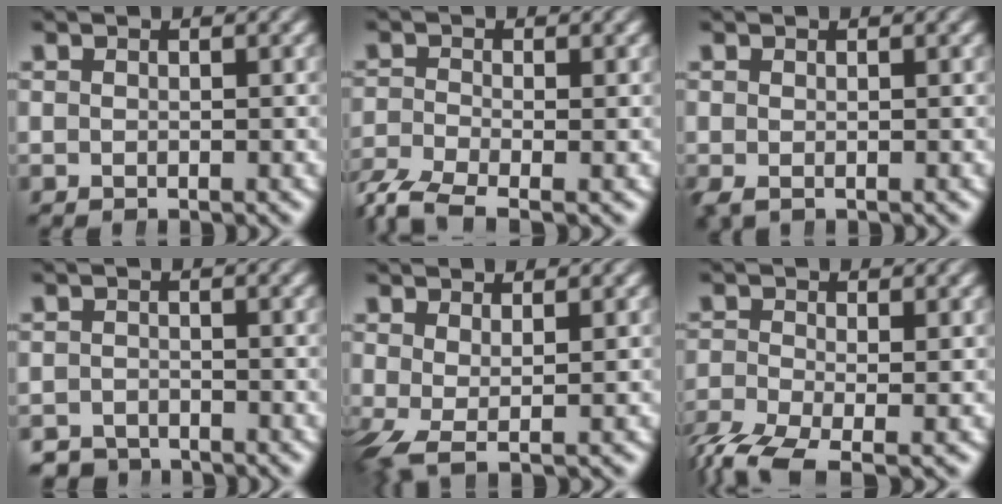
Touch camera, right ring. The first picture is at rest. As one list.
[{"total": 4.4, "force": [-3.0, 2.0, 2.6], "torque": [-0.057, -0.026, -0.037]}, {"total": 0.6, "force": [-0.3, 0.3, 0.4], "torque": [-0.013, -0.010, -0.001]}, {"total": 2.7, "force": [-2.6, 0.7, -0.3], "torque": [0.005, -0.020, -0.043]}, {"total": 2.3, "force": [-0.7, 0.8, 2.1], "torque": [-0.058, -0.031, 0.009]}, {"total": 4.2, "force": [-3.0, 1.4, 2.5], "torque": [-0.054, -0.031, -0.036]}]